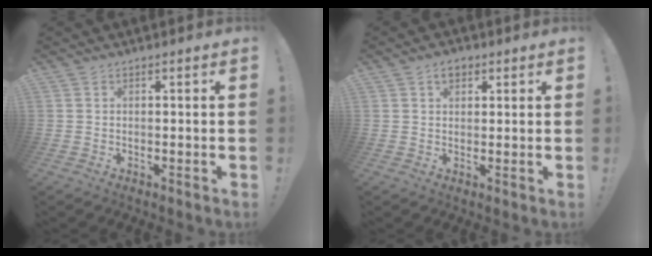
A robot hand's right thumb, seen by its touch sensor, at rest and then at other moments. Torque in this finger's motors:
{"motor_torque": [0.22, 1.20, 0.03, -0.02, 0.00]}